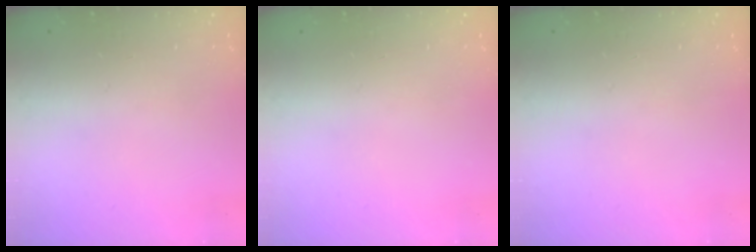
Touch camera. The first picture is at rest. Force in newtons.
{"total": 0.0}
{"total": 0.0}